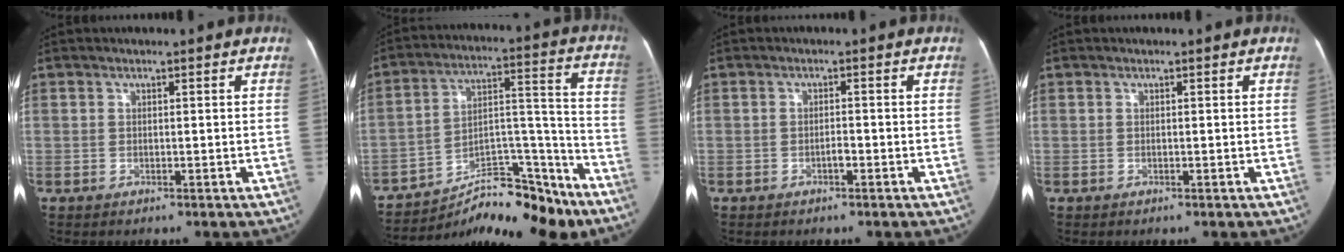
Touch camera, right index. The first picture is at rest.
{"total": 17.6, "force": [-14.6, 5.4, 8.2], "torque": [-0.119, 0.053, -0.226]}
{"total": 1.3, "force": [-0.7, 0.4, 1.0], "torque": [-0.016, 0.003, -0.012]}
{"total": 0.0}